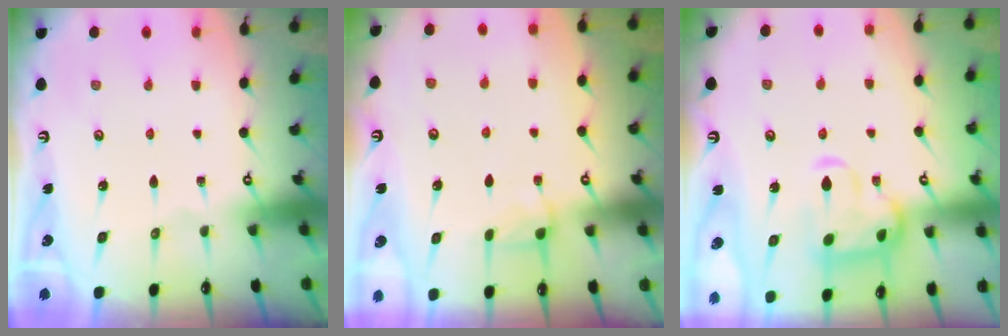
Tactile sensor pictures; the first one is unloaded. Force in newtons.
{"total": 1.7, "press": 1.6, "slide": 0.7}
{"total": 5.3, "press": 5.1, "slide": 1.5}